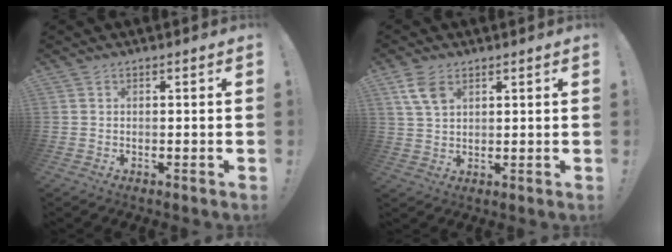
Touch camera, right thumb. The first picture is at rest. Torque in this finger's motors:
{"motor_torque": [0.03, 0.06, 0.27, 0.37, 0.02]}